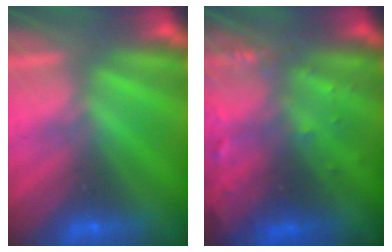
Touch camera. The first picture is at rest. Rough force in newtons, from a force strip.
{"total": 6.3}